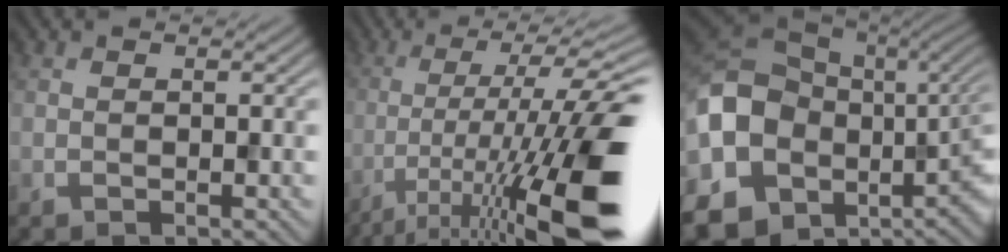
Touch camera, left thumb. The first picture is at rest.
{"total": 17.8, "force": [-7.6, 4.3, 15.5], "torque": [-0.246, -0.004, -0.126]}
{"total": 19.9, "force": [-0.7, 14.2, 13.9], "torque": [-0.284, -0.039, 0.026]}